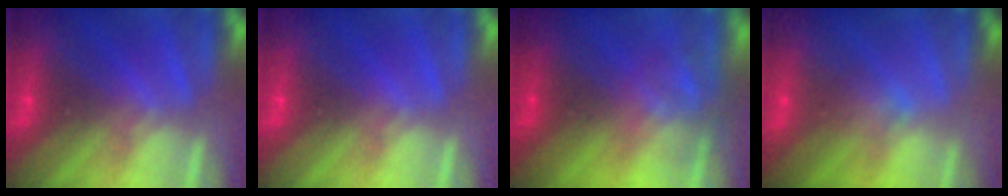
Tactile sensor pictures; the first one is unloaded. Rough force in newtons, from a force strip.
{"total": 0.0}
{"total": 2.5}
{"total": 2.9}